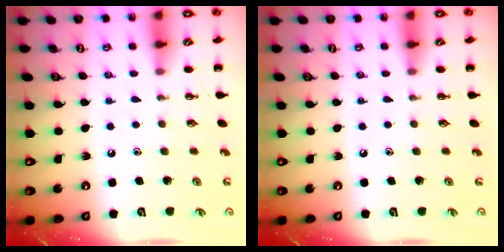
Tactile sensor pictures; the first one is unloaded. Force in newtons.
{"total": 0.0}